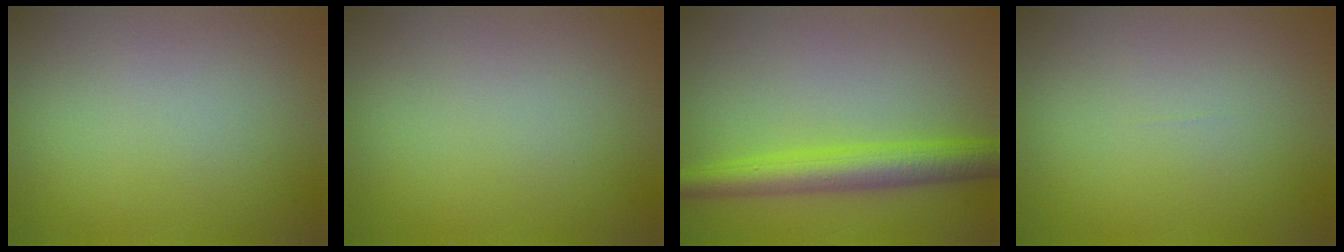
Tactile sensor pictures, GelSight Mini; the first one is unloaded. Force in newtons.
{"total": 0.0}
{"total": 5.1, "press": 5.1, "slide": 0.1}
{"total": 0.0}